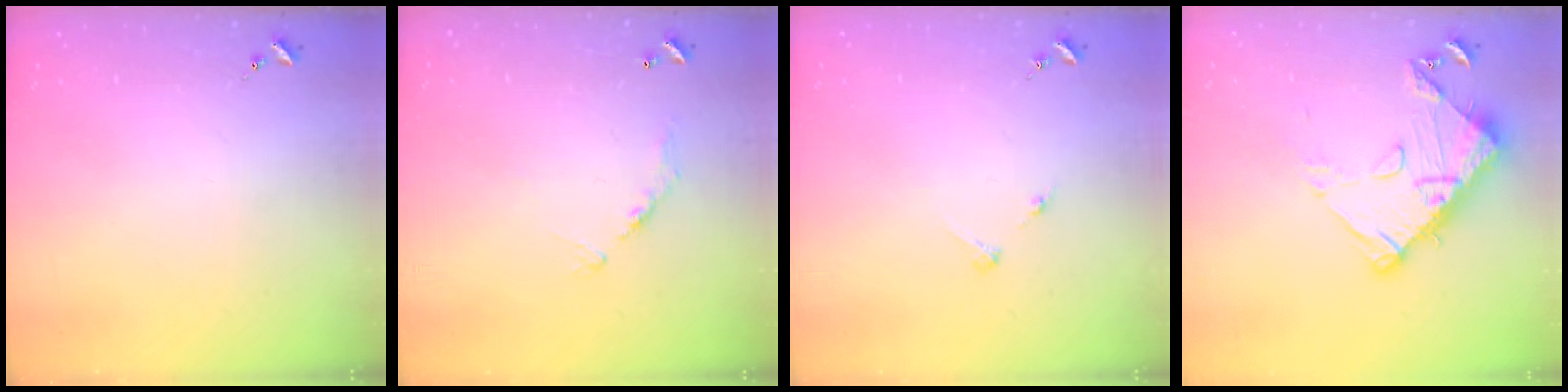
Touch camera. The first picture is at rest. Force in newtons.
{"total": 9.1, "press": 9.1, "slide": 0.8}
{"total": 2.8, "press": 2.8, "slide": 0.3}
{"total": 13.0, "press": 13.0, "slide": 1.3}